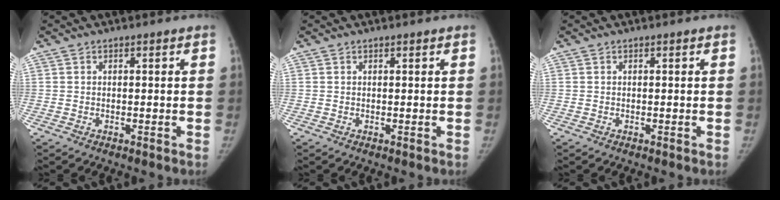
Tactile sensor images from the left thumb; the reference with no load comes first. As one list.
[{"total": 0.0}, {"total": 0.0}]